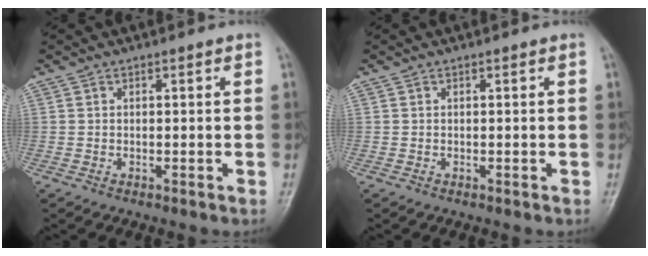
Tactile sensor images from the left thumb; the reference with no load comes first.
{"total": 0.0}